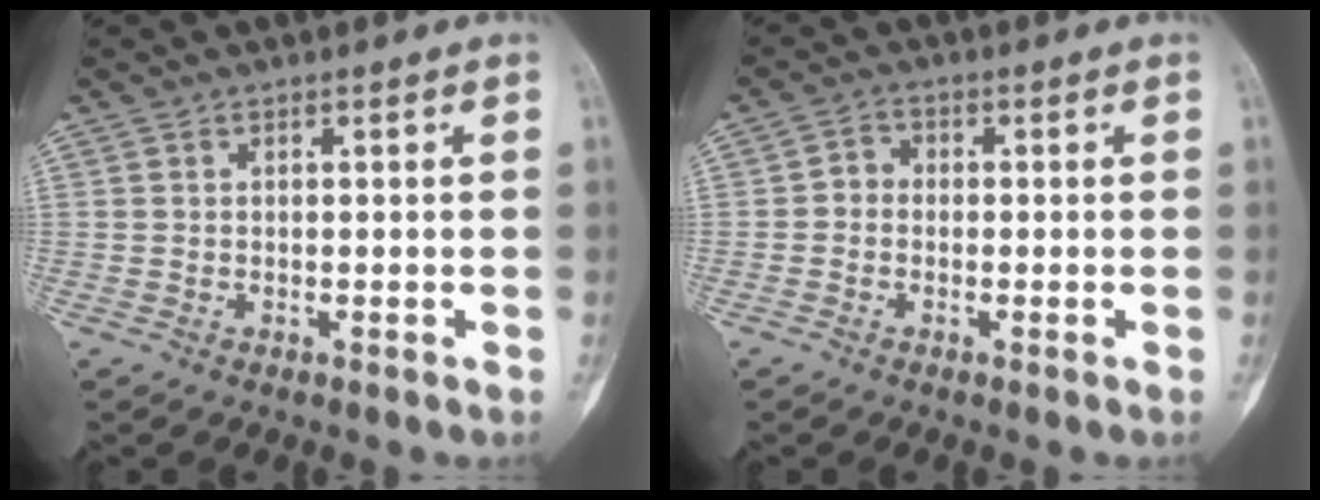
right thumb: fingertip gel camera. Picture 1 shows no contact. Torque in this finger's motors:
{"motor_torque": [-0.14, 0.39, 0.20, -0.24, 0.04]}